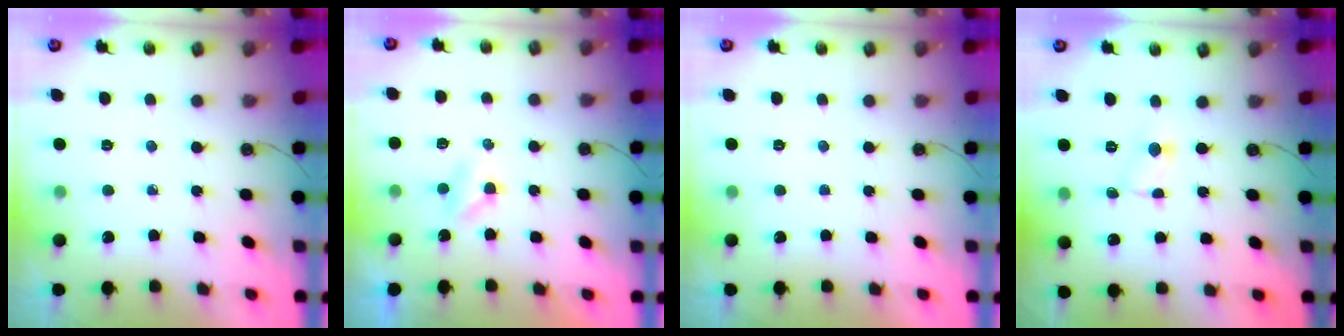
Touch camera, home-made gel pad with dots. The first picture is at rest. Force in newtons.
{"total": 2.4, "press": 2.4, "slide": 0.6}
{"total": 0.0}
{"total": 1.8, "press": 1.8, "slide": 0.2}